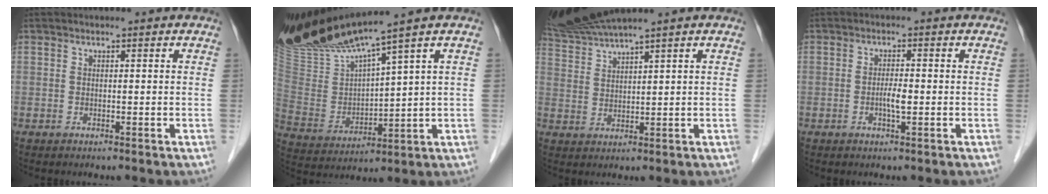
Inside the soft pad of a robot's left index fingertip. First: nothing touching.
{"total": 17.1, "force": [14.2, -0.2, 9.6], "torque": [-0.190, -0.007, 0.281]}
{"total": 6.1, "force": [5.5, -1.9, 1.9], "torque": [-0.055, 0.001, 0.118]}
{"total": 2.2, "force": [-0.4, 0.3, 2.2], "torque": [-0.042, 0.000, -0.008]}